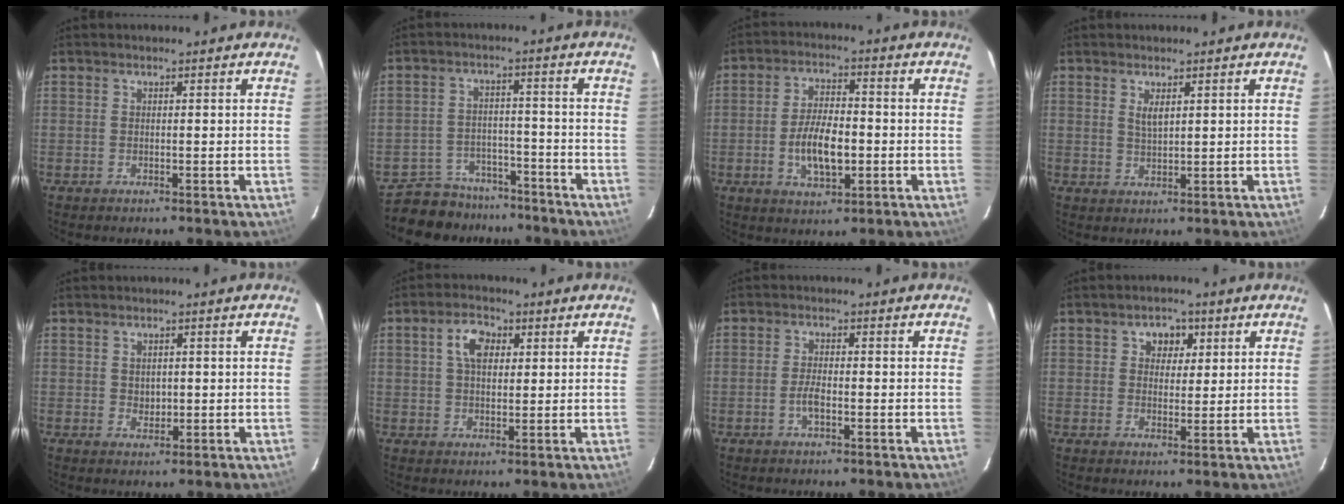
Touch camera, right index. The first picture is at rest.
{"total": 9.4, "force": [-8.1, 4.7, 0.7], "torque": [-0.032, 0.022, -0.117]}
{"total": 8.9, "force": [-2.0, 4.0, 7.7], "torque": [-0.152, 0.002, -0.032]}
{"total": 2.2, "force": [1.1, 0.8, 1.7], "torque": [-0.029, 0.001, 0.022]}
{"total": 2.1, "force": [0.0, 1.8, 1.0], "torque": [-0.014, 0.003, 0.003]}
{"total": 5.5, "force": [1.7, 3.4, 3.9], "torque": [-0.069, 0.018, 0.031]}
{"total": 2.8, "force": [-1.2, 1.0, 2.4], "torque": [-0.052, 0.002, -0.024]}
{"total": 4.2, "force": [1.5, 3.5, 1.8], "torque": [-0.017, 0.010, 0.024]}